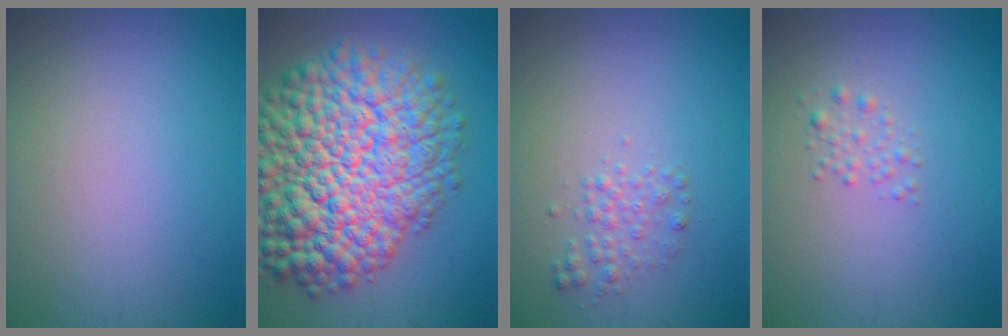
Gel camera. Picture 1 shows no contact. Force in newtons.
{"total": 16.2, "press": 16.2, "slide": 0.6}
{"total": 1.6, "press": 1.6, "slide": 0.0}
{"total": 1.2, "press": 1.2, "slide": 0.0}